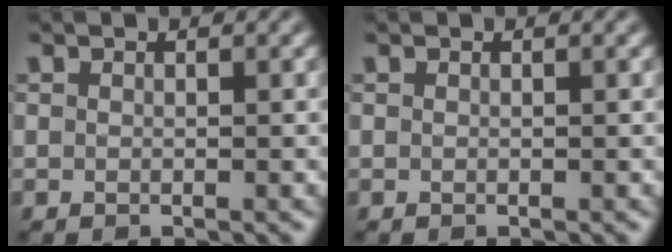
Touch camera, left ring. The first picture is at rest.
{"total": 0.0}